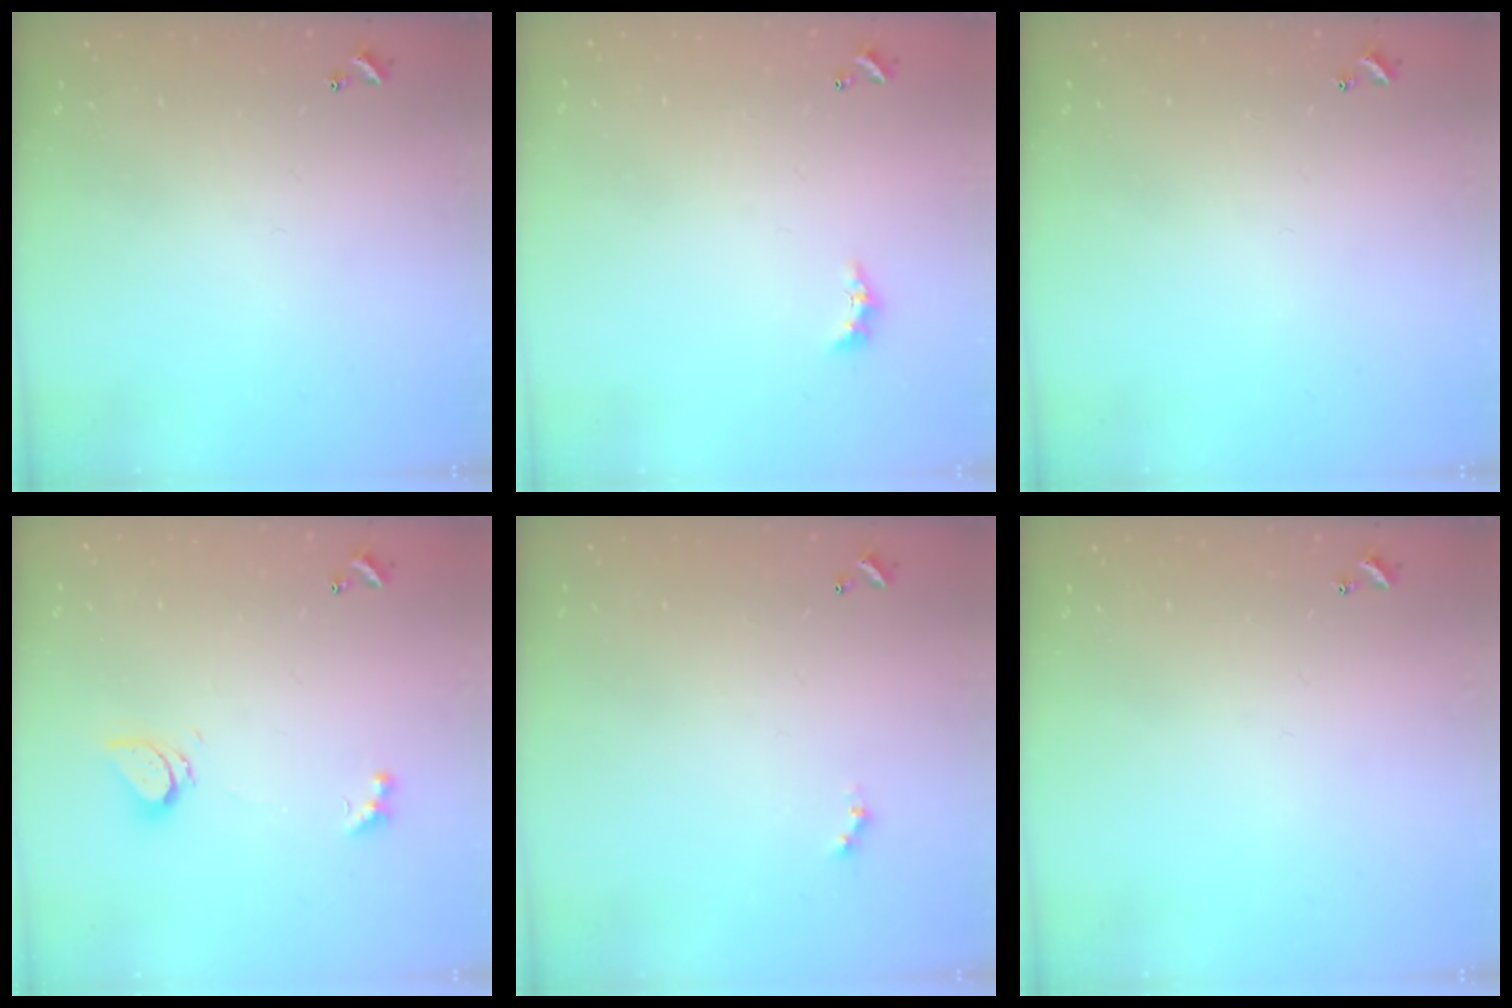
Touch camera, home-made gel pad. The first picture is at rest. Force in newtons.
{"total": 2.2, "press": 2.2, "slide": 0.6}
{"total": 0.0}
{"total": 1.0, "press": 0.9, "slide": 0.4}
{"total": 0.0}
{"total": 0.0}